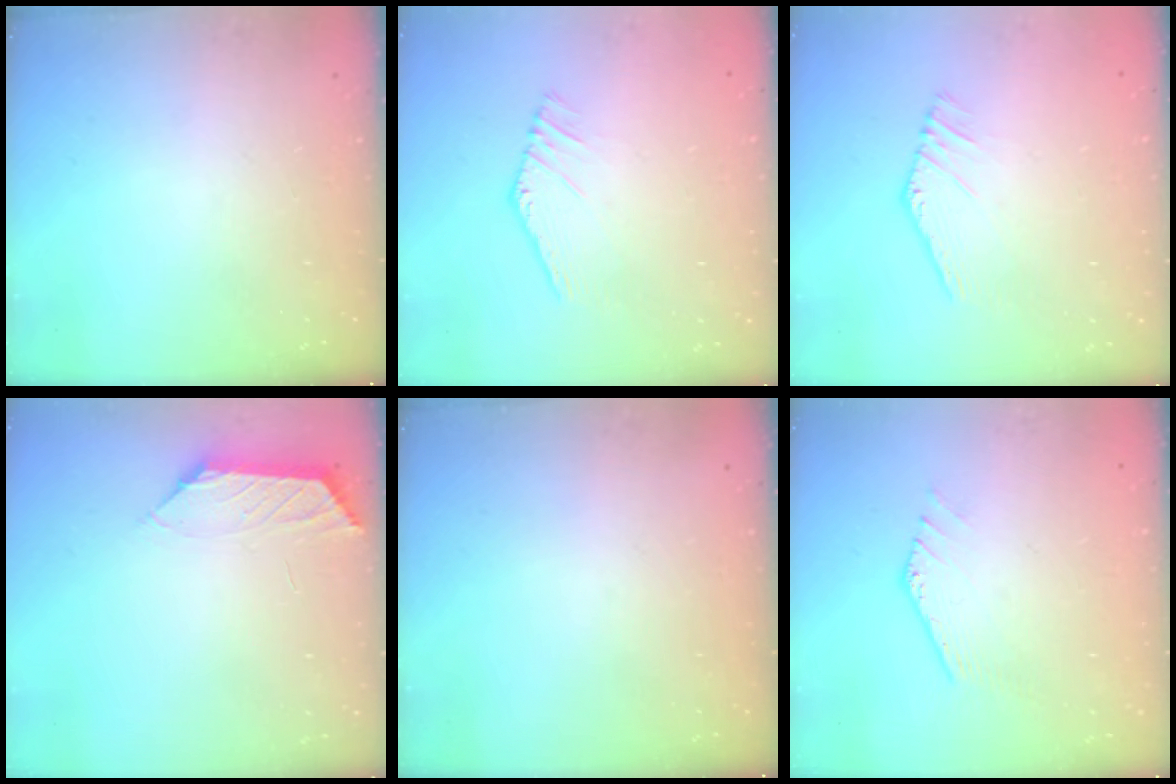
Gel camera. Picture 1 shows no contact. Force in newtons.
{"total": 1.8, "press": 1.7, "slide": 0.2}
{"total": 1.8, "press": 1.7, "slide": 0.2}
{"total": 1.7, "press": 1.6, "slide": 0.5}
{"total": 0.0}
{"total": 1.1, "press": 1.1, "slide": 0.3}